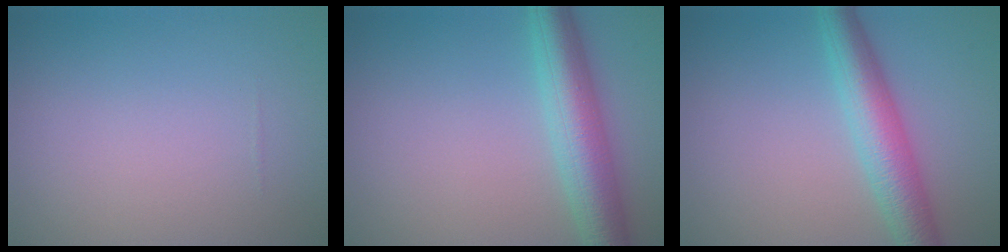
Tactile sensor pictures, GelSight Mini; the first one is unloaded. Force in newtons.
{"total": 5.8, "press": 5.8, "slide": 0.0}
{"total": 5.0, "press": 5.0, "slide": 0.0}